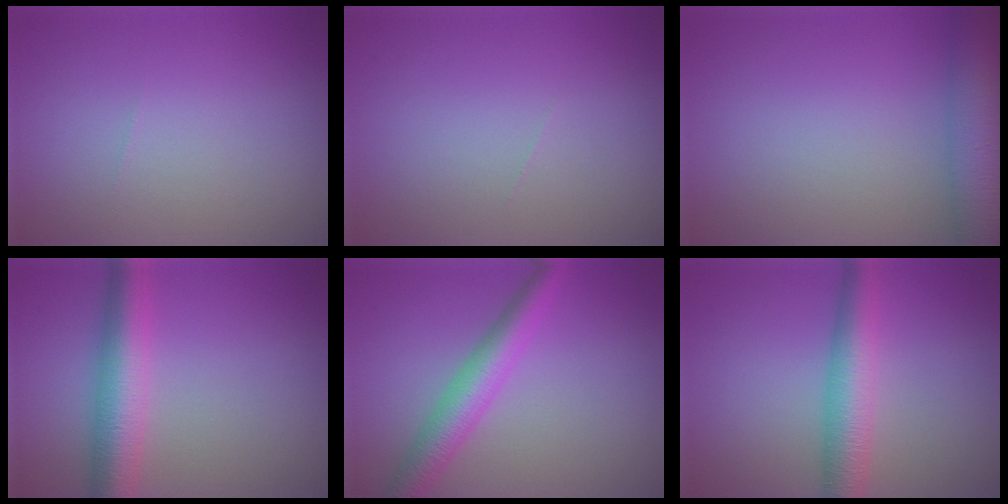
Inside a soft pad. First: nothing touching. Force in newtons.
{"total": 0.0}
{"total": 6.9, "press": 6.9, "slide": 0.4}
{"total": 5.8, "press": 5.8, "slide": 0.2}
{"total": 4.5, "press": 4.5, "slide": 0.1}
{"total": 5.0, "press": 5.0, "slide": 0.1}